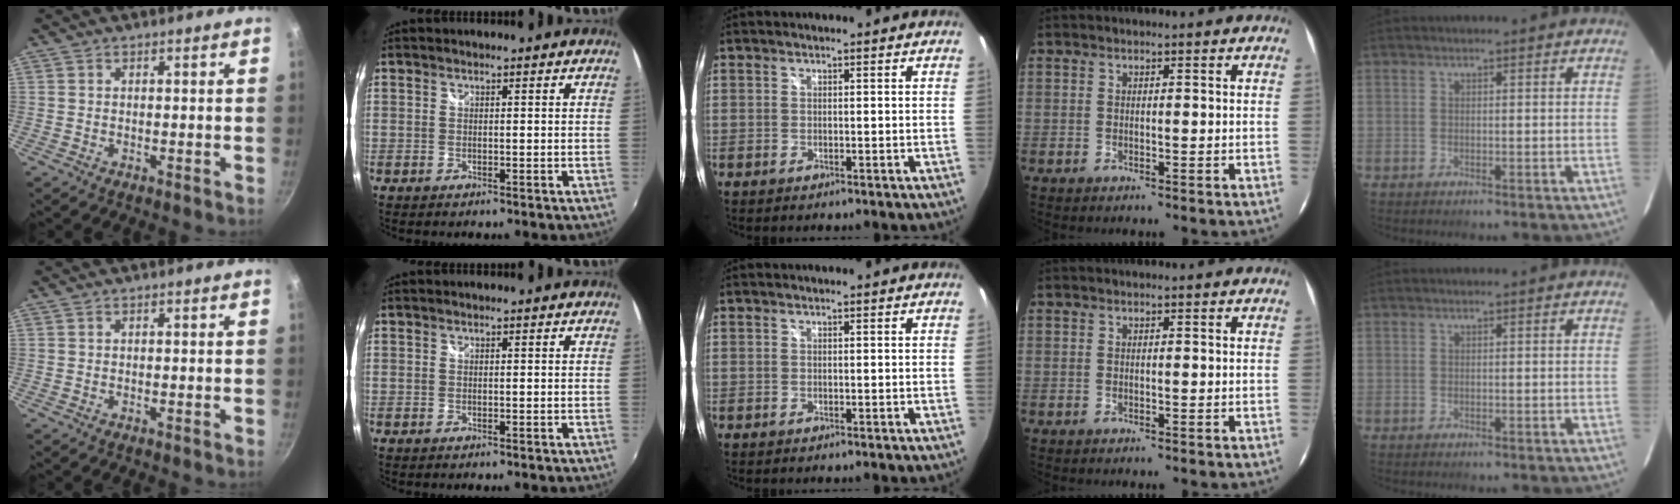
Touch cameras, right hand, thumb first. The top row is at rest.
{}